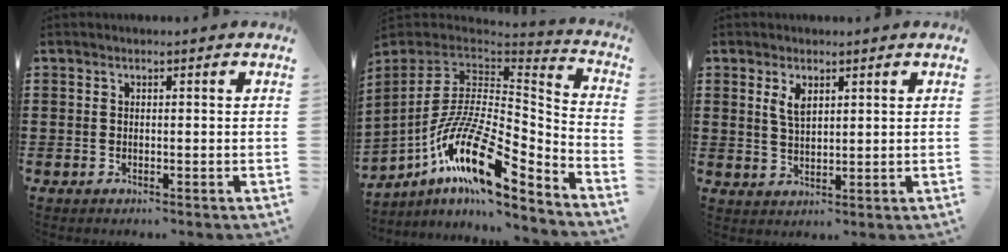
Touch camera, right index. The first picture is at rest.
{"total": 16.9, "force": [-9.0, 5.4, 13.3], "torque": [-0.279, 0.000, -0.173]}
{"total": 2.9, "force": [1.5, 1.3, 2.0], "torque": [-0.045, 0.002, 0.027]}